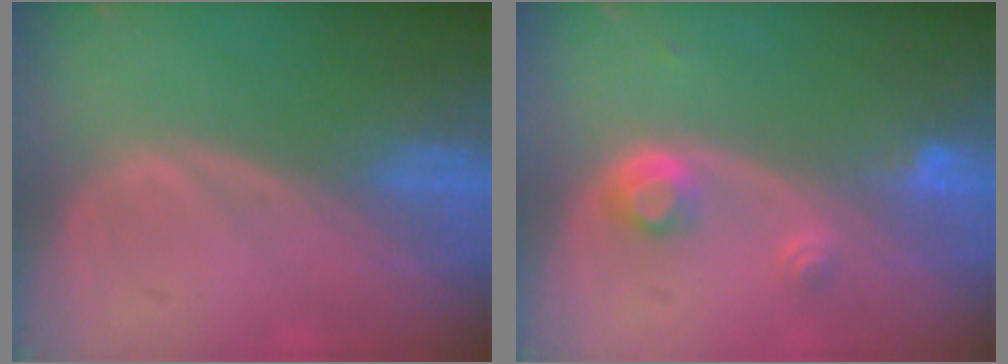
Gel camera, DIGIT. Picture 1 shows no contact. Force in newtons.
{"total": 3.0, "press": 2.8, "slide": 1.1}